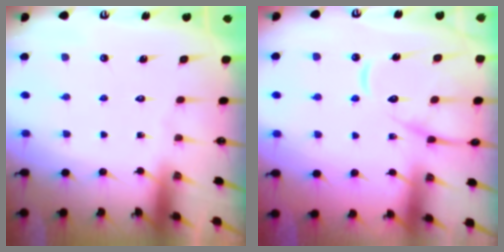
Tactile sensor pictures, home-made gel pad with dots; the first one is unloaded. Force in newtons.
{"total": 11.6, "press": 11.5, "slide": 1.2}